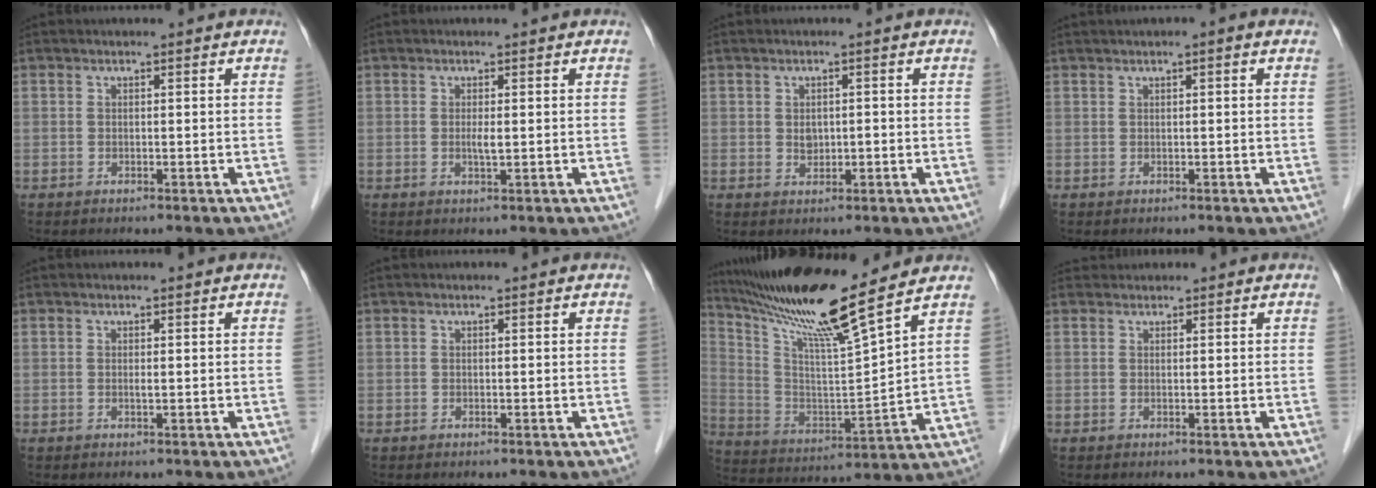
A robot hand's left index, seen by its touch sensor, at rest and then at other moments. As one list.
[{"total": 1.2, "force": [0.2, 0.1, 1.2], "torque": [-0.021, 0.000, 0.007]}, {"total": 1.6, "force": [0.1, 1.2, 1.0], "torque": [-0.012, 0.003, 0.007]}, {"total": 1.5, "force": [0.9, 0.0, 1.3], "torque": [-0.020, 0.011, 0.014]}, {"total": 0.5, "force": [0.3, 0.0, 0.4], "torque": [-0.005, 0.001, 0.005]}, {"total": 0.0}, {"total": 16.6, "force": [13.4, -1.5, 9.6], "torque": [-0.176, -0.006, 0.245]}, {"total": 1.2, "force": [1.0, 0.4, -0.4], "torque": [0.006, 0.014, 0.021]}]